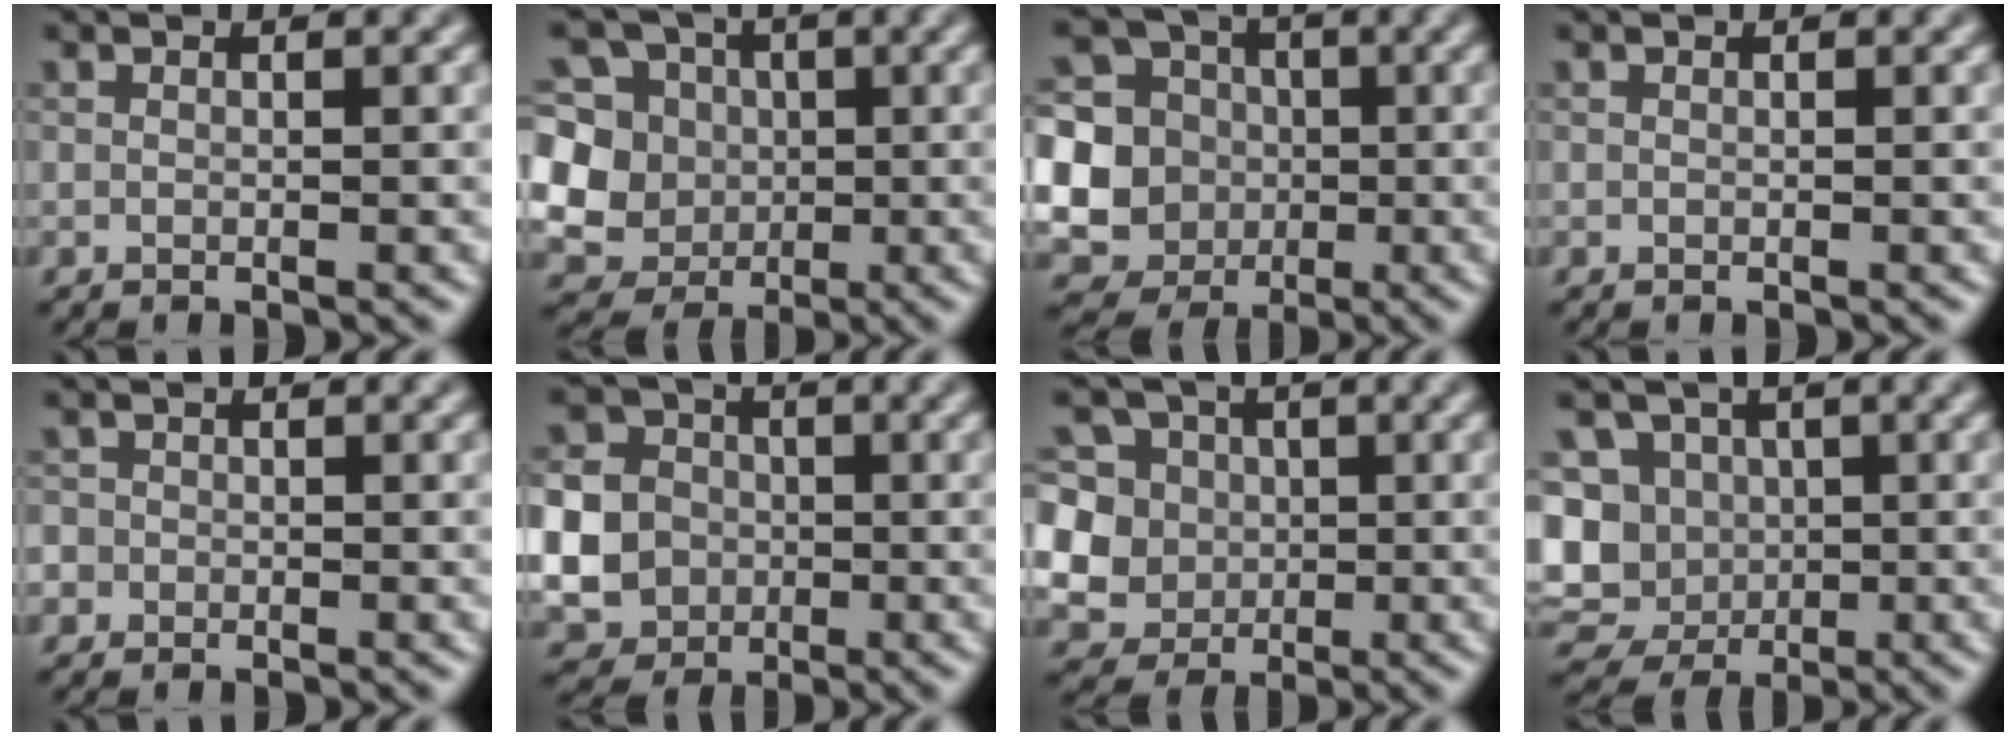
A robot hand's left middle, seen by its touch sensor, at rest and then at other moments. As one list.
[{"total": 9.2, "force": [1.0, 8.4, 3.7], "torque": [-0.087, 0.037, -0.023]}, {"total": 12.7, "force": [-0.2, 12.2, 3.4], "torque": [-0.113, 0.019, -0.023]}, {"total": 0.0}, {"total": 1.5, "force": [-0.3, 1.5, 0.2], "torque": [0.005, 0.008, -0.014]}, {"total": 10.9, "force": [-2.3, 10.0, 3.7], "torque": [-0.105, -0.016, -0.063]}, {"total": 9.1, "force": [2.3, 7.9, 3.8], "torque": [-0.085, 0.029, 0.014]}, {"total": 11.1, "force": [-0.5, 10.0, 4.9], "torque": [-0.089, 0.026, -0.045]}]